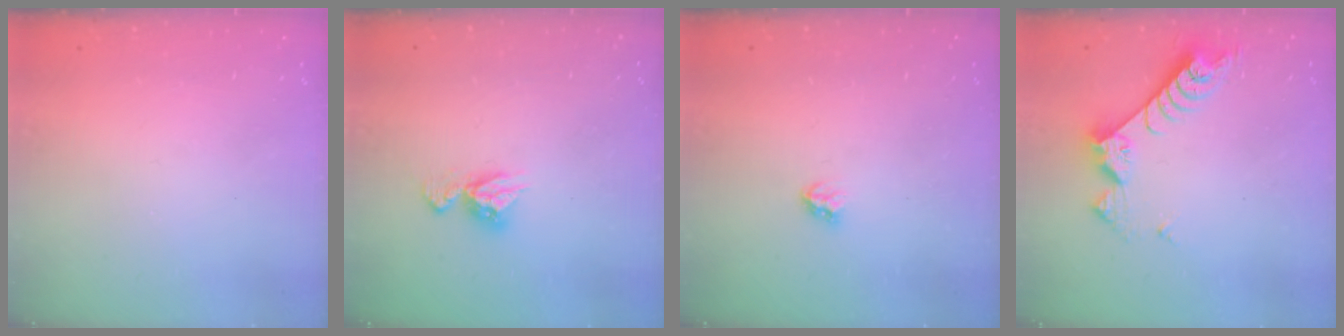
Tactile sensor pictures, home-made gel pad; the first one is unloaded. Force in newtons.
{"total": 7.8, "press": 7.8, "slide": 0.6}
{"total": 2.8, "press": 2.8, "slide": 0.5}
{"total": 7.6, "press": 7.6, "slide": 0.4}